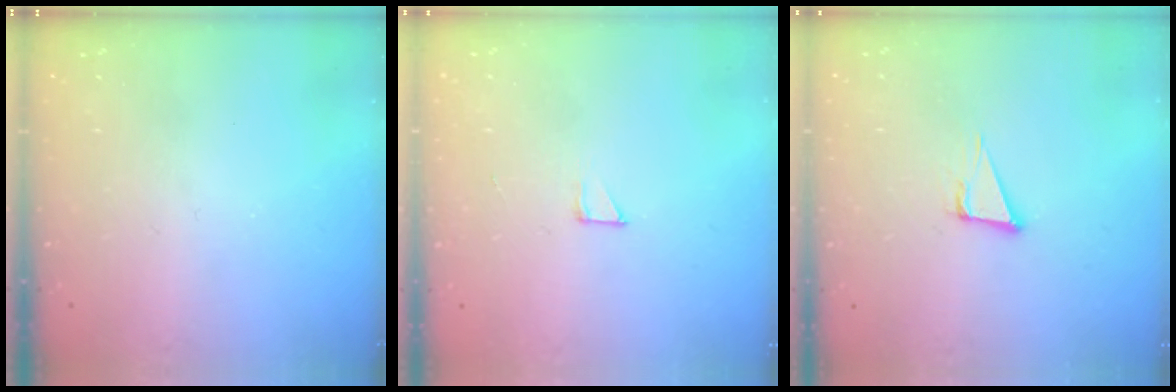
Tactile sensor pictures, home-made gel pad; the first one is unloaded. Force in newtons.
{"total": 2.6, "press": 2.6, "slide": 0.1}
{"total": 5.4, "press": 4.4, "slide": 3.1}